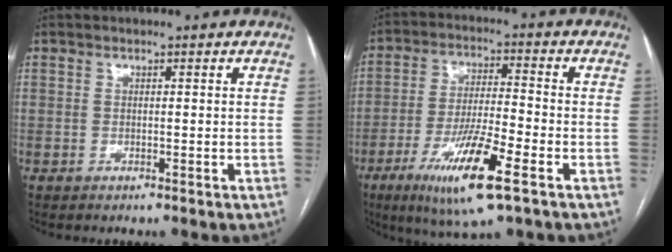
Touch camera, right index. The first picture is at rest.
{"total": 12.6, "force": [-6.3, 1.2, 10.9], "torque": [-0.208, -0.022, -0.109]}